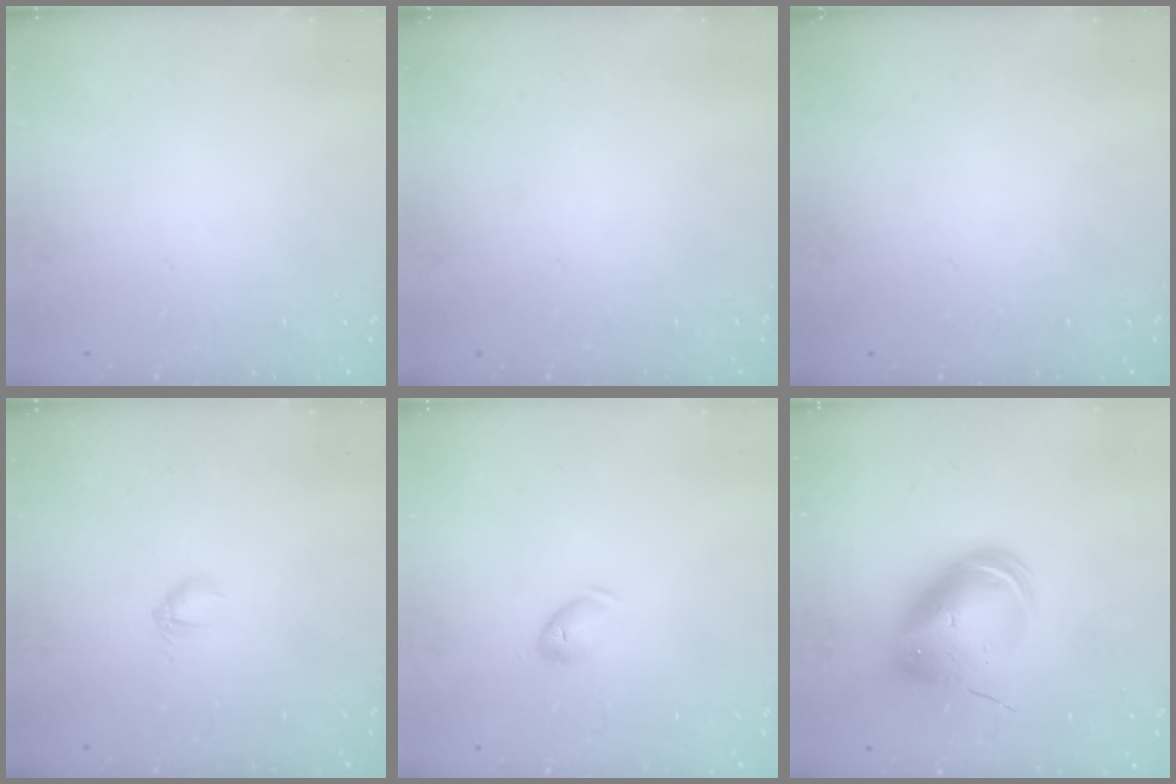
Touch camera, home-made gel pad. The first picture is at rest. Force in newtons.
{"total": 0.0}
{"total": 0.0}
{"total": 2.3, "press": 2.2, "slide": 0.8}
{"total": 5.7, "press": 5.6, "slide": 1.1}
{"total": 10.9, "press": 10.7, "slide": 2.0}